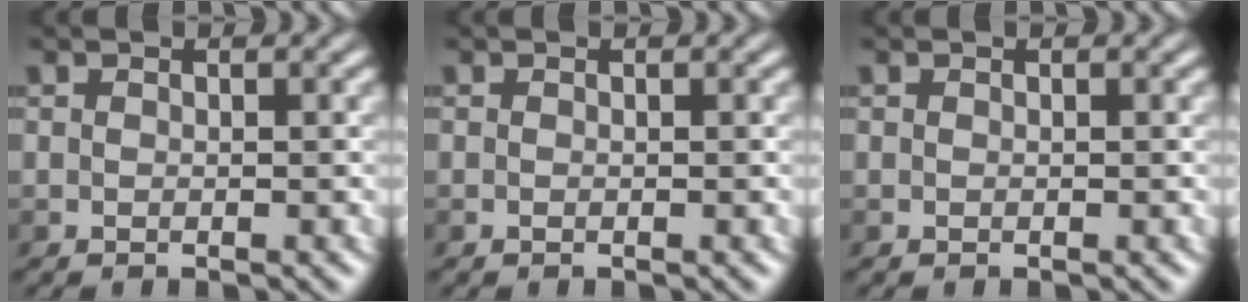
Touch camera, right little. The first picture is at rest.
{"total": 0.0}
{"total": 0.0}